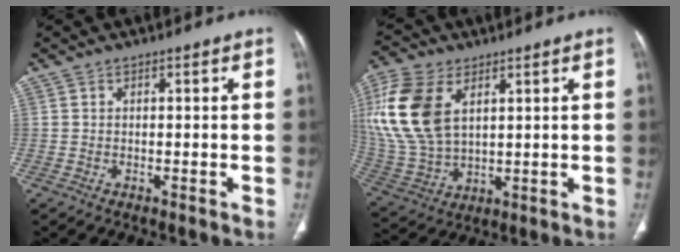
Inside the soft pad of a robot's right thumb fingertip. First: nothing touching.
{"total": 18.8, "force": [6.1, 11.3, 13.7], "torque": [-0.305, -0.016, 0.124]}